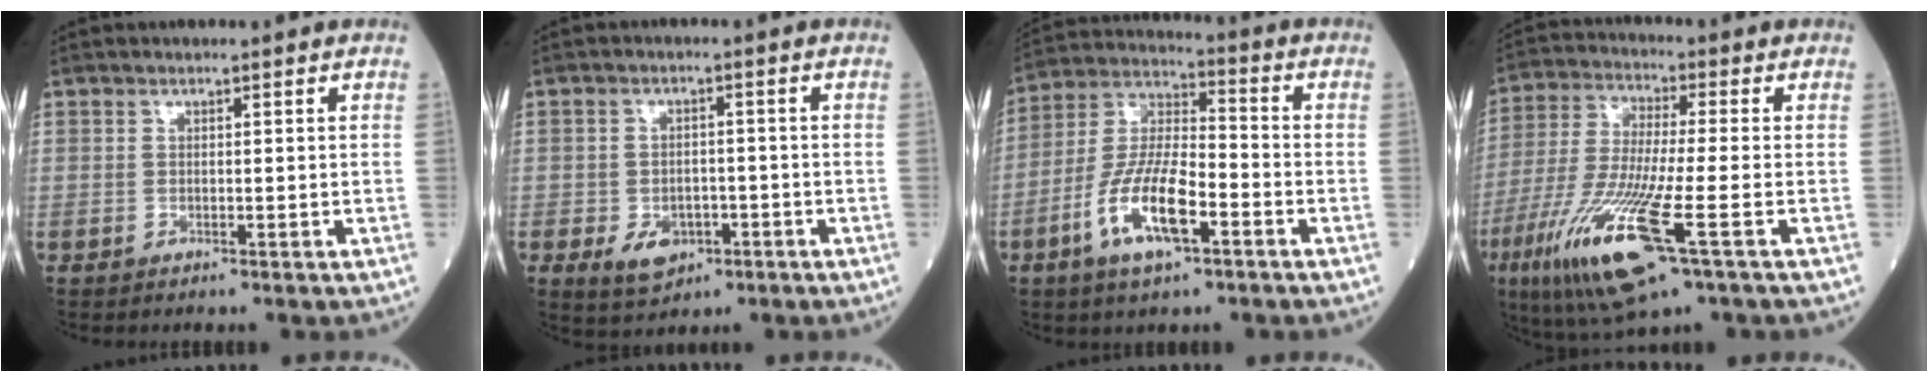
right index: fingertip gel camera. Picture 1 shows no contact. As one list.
[{"total": 5.7, "force": [-2.4, 3.9, 3.4], "torque": [-0.055, 0.002, -0.030]}, {"total": 12.6, "force": [-5.3, 3.5, 10.8], "torque": [-0.226, -0.001, -0.099]}, {"total": 16.7, "force": [-7.1, 1.6, 15.0], "torque": [-0.330, -0.044, -0.131]}]